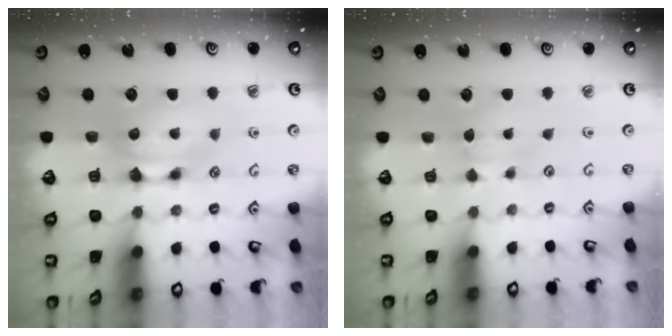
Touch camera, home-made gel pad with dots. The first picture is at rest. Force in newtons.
{"total": 3.3, "press": 3.3, "slide": 0.4}